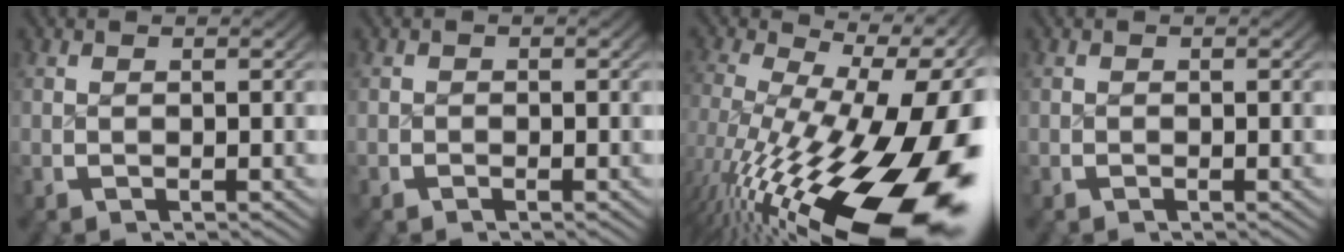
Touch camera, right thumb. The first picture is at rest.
{"total": 0.5, "force": [-0.4, 0.1, -0.3], "torque": [0.006, 0.000, -0.008]}
{"total": 19.3, "force": [-2.9, 10.7, 15.8], "torque": [-0.247, -0.052, -0.014]}
{"total": 0.0}